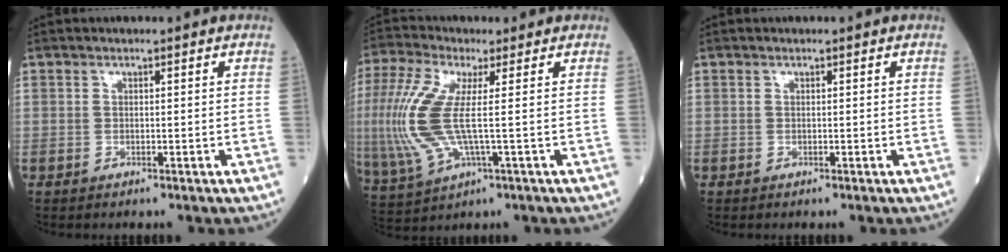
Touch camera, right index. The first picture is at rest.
{"total": 12.9, "force": [0.2, 3.2, 12.5], "torque": [-0.311, 0.000, 0.005]}
{"total": 0.0}